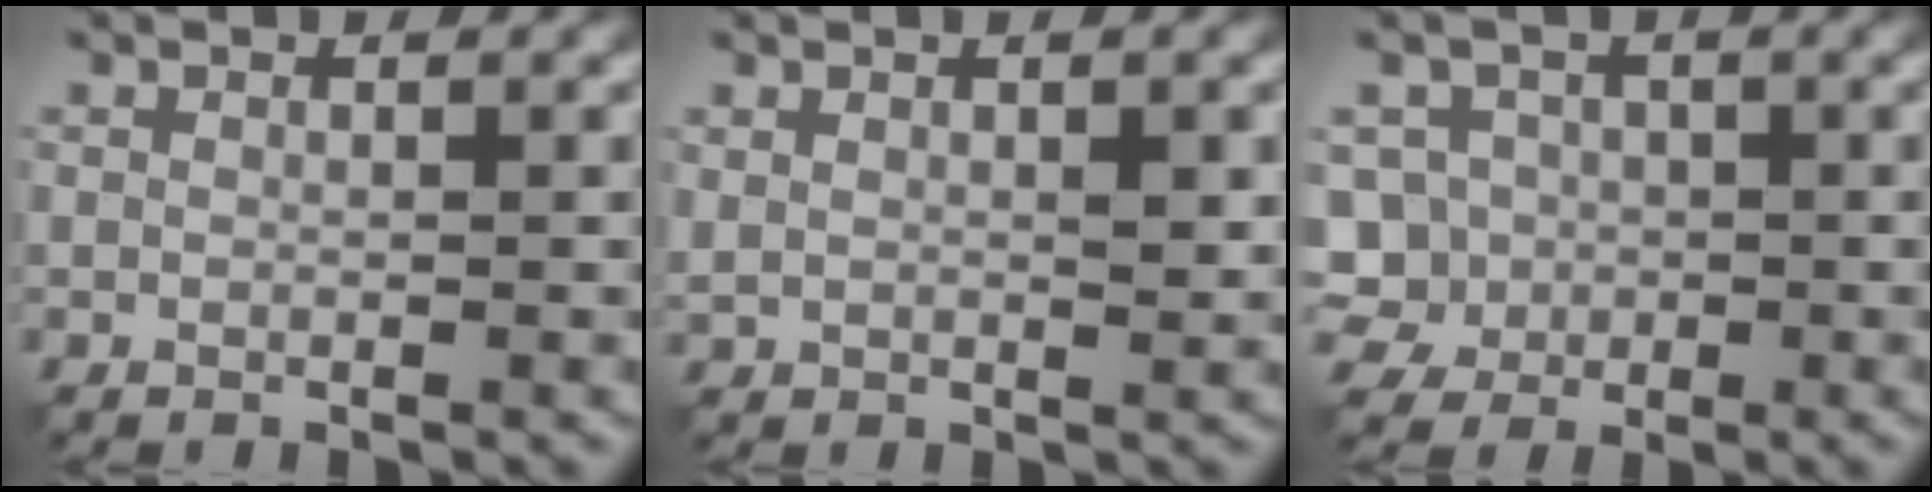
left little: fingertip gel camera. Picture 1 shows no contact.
{"total": 1.8, "force": [0.5, 0.8, 1.5], "torque": [-0.032, -0.005, 0.017]}
{"total": 6.0, "force": [-0.5, 5.7, 1.9], "torque": [-0.050, 0.026, -0.024]}